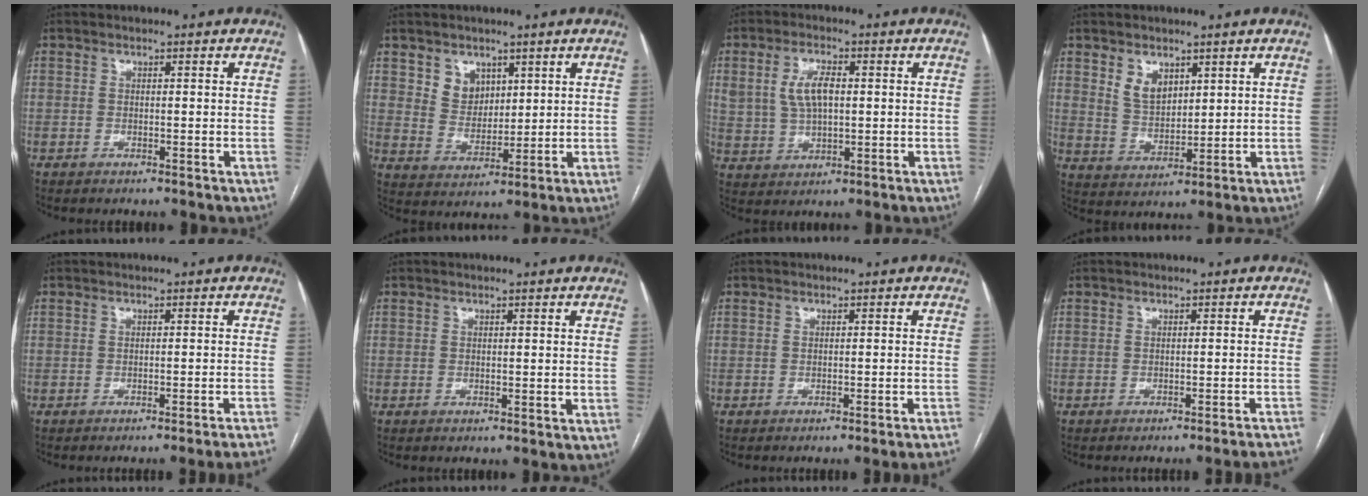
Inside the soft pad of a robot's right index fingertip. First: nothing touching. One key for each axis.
{"total": 5.5, "fx": 3.0, "fy": 4.2, "fz": 1.9, "tx": -0.038, "ty": 0.005, "tz": 0.064}
{"total": 6.8, "fx": 1.4, "fy": 3.5, "fz": 5.6, "tx": -0.118, "ty": 0.013, "tz": 0.036}
{"total": 5.3, "fx": 3.0, "fy": 3.2, "fz": 3.0, "tx": -0.060, "ty": -0.001, "tz": 0.068}
{"total": 10.5, "fx": -10.0, "fy": -2.3, "fz": 2.3, "tx": 0.002, "ty": -0.021, "tz": -0.110}
{"total": 0.0}
{"total": 7.7, "fx": -7.3, "fy": -2.0, "fz": 1.7, "tx": 0.002, "ty": -0.022, "tz": -0.079}
{"total": 11.0, "fx": -10.6, "fy": -1.9, "fz": 1.9, "tx": 0.005, "ty": -0.014, "tz": -0.114}